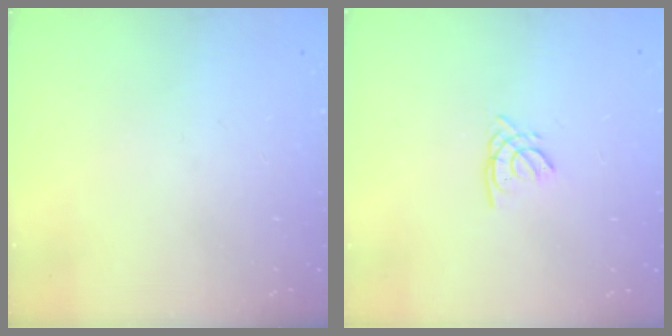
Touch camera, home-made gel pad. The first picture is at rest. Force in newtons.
{"total": 1.5, "press": 1.5, "slide": 0.1}